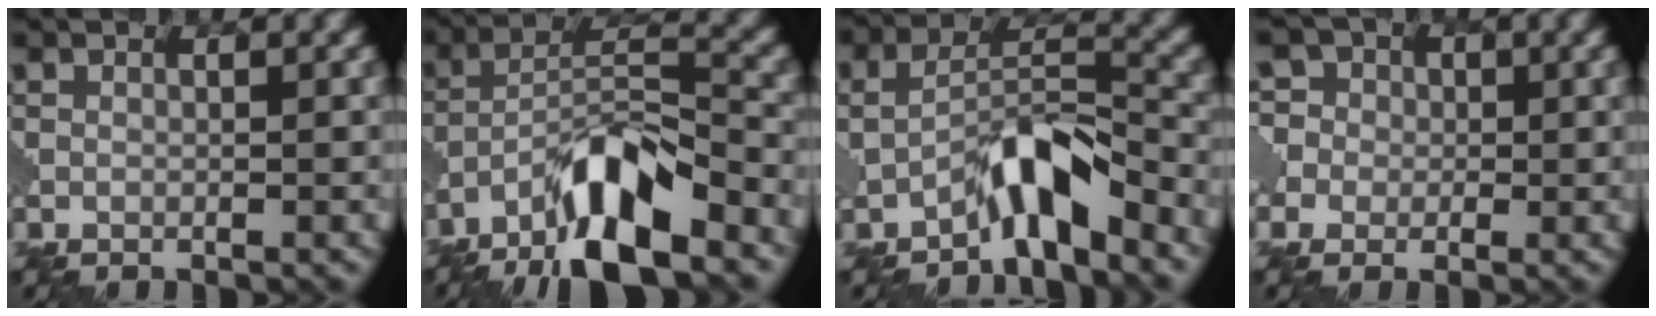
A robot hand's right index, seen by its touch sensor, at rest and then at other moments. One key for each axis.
{"total": 10.1, "fx": -6.9, "fy": 2.7, "fz": 7.0, "tx": -0.119, "ty": 0.013, "tz": -0.130}
{"total": 4.7, "fx": -3.0, "fy": 1.5, "fz": 3.2, "tx": -0.053, "ty": 0.018, "tz": -0.053}
{"total": 6.7, "fx": 1.0, "fy": 6.0, "fz": 2.8, "tx": -0.053, "ty": 0.045, "tz": -0.022}